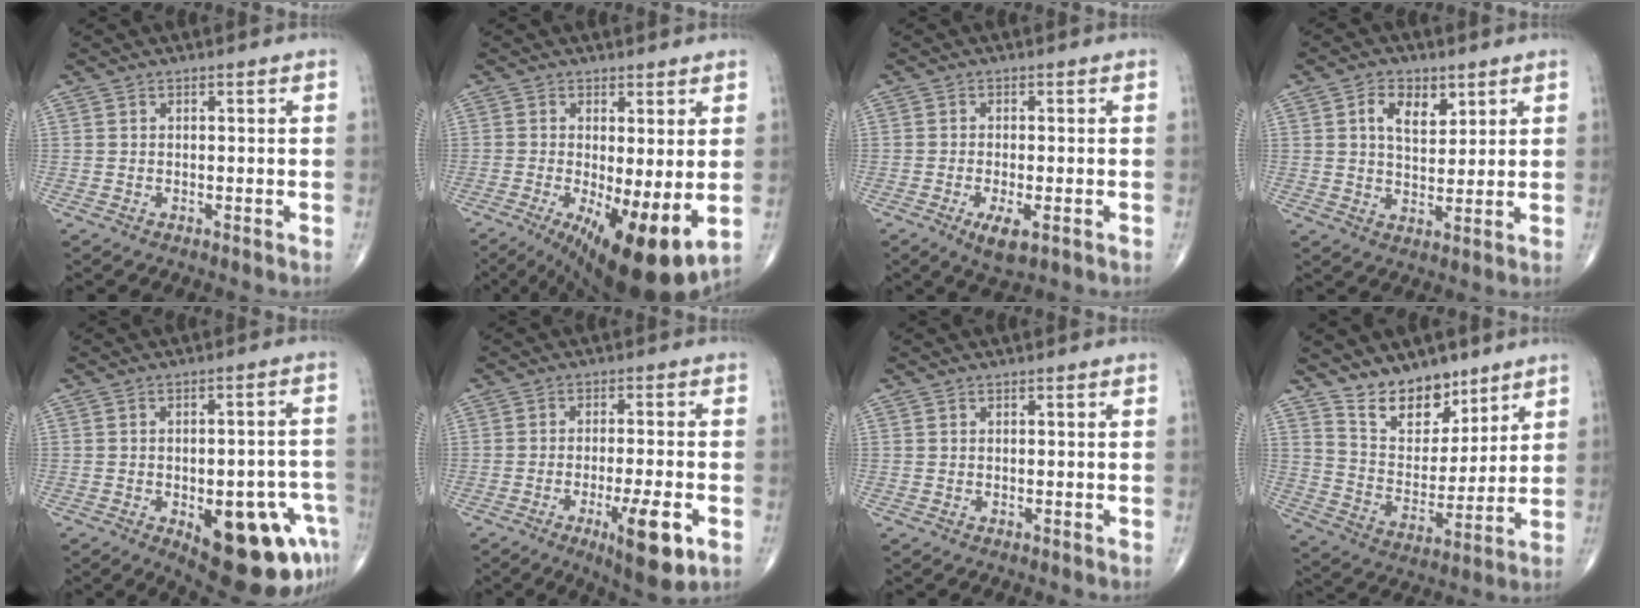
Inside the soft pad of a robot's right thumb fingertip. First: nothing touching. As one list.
[{"total": 13.5, "force": [-2.7, 4.0, 12.6], "torque": [-0.197, -0.024, -0.027]}, {"total": 4.7, "force": [-2.0, 1.5, 4.0], "torque": [-0.072, -0.010, -0.031]}, {"total": 6.9, "force": [3.0, 4.1, 4.6], "torque": [-0.058, -0.017, 0.051]}, {"total": 19.0, "force": [-7.8, 8.2, 15.2], "torque": [-0.133, 0.029, -0.082]}, {"total": 10.3, "force": [-4.1, 2.1, 9.1], "torque": [-0.140, -0.005, -0.059]}, {"total": 0.0}, {"total": 11.8, "force": [8.8, 6.2, 4.7], "torque": [-0.045, -0.071, 0.167]}]